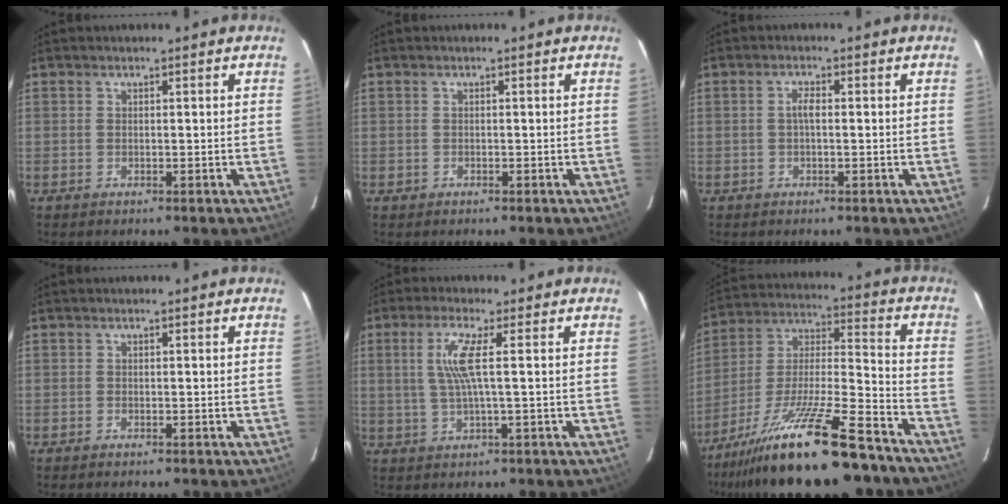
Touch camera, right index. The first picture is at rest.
{"total": 0.8, "force": [-0.3, 0.7, -0.2], "torque": [0.006, -0.002, -0.003]}
{"total": 1.8, "force": [-0.1, 0.8, 1.6], "torque": [-0.032, 0.003, -0.002]}
{"total": 0.0}
{"total": 5.7, "force": [0.9, -0.2, 5.6], "torque": [-0.107, -0.004, 0.024]}
{"total": 24.8, "force": [-18.8, 4.5, 15.6], "torque": [-0.282, -0.034, -0.300]}